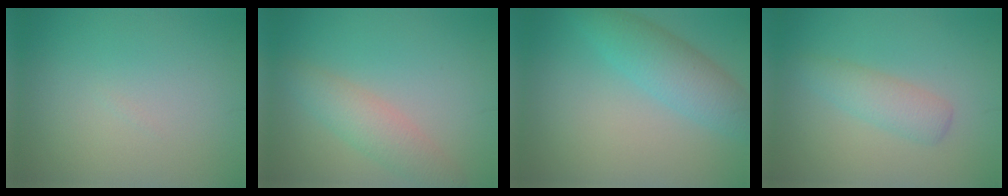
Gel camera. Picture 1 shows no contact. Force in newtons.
{"total": 3.3, "press": 3.3, "slide": 0.2}
{"total": 4.5, "press": 4.5, "slide": 0.1}
{"total": 2.6, "press": 2.6, "slide": 0.0}